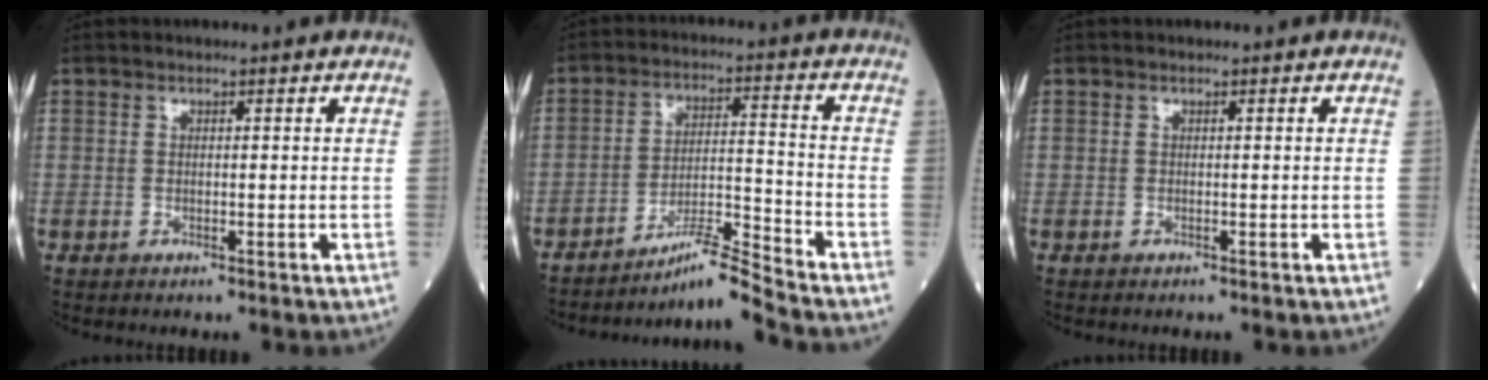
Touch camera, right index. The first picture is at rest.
{"total": 8.0, "force": [-7.3, -2.6, 2.0], "torque": [-0.041, 0.005, -0.127]}
{"total": 0.0}